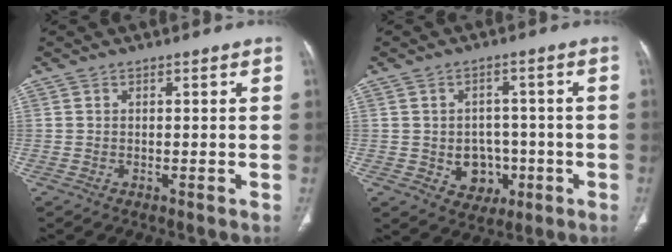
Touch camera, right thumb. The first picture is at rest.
{"total": 7.0, "force": [-1.8, 5.9, 3.2], "torque": [-0.010, 0.018, -0.015]}